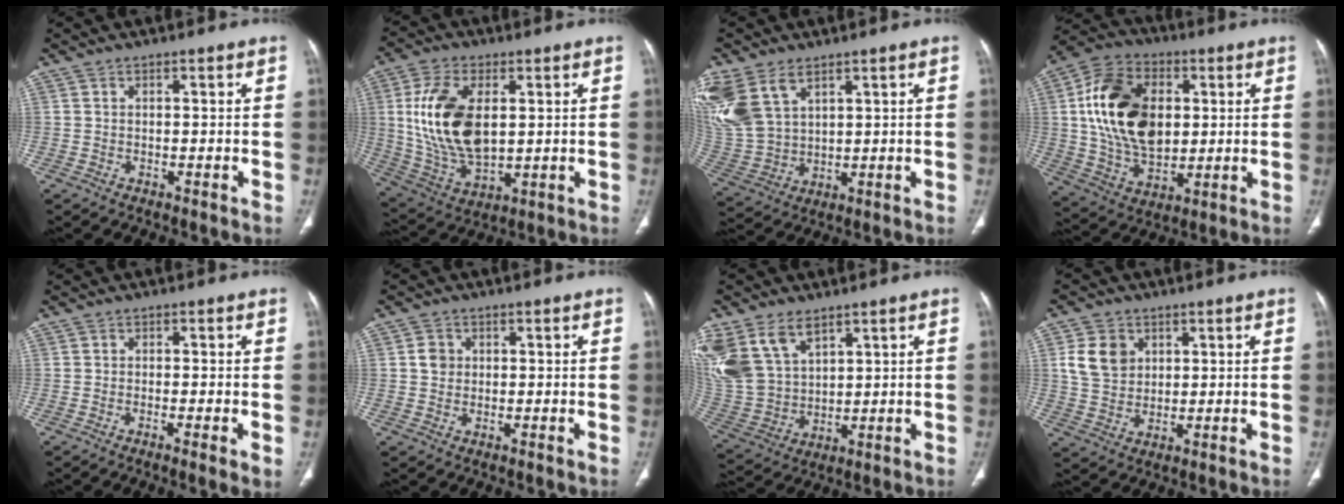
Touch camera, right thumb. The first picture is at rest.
{"total": 17.2, "force": [2.8, 9.5, 14.0], "torque": [-0.272, -0.012, 0.065]}
{"total": 16.1, "force": [7.9, 10.3, 9.6], "torque": [-0.231, -0.012, 0.173]}
{"total": 20.2, "force": [3.2, 13.3, 14.8], "torque": [-0.245, -0.001, 0.063]}
{"total": 2.9, "force": [-0.9, 0.4, 2.7], "torque": [-0.056, -0.008, -0.019]}
{"total": 2.6, "force": [0.4, 2.4, 1.1], "torque": [-0.007, 0.002, 0.005]}
{"total": 16.3, "force": [8.6, 10.3, 9.3], "torque": [-0.202, -0.018, 0.187]}
{"total": 7.6, "force": [2.5, 6.0, 4.0], "torque": [-0.057, -0.006, 0.052]}